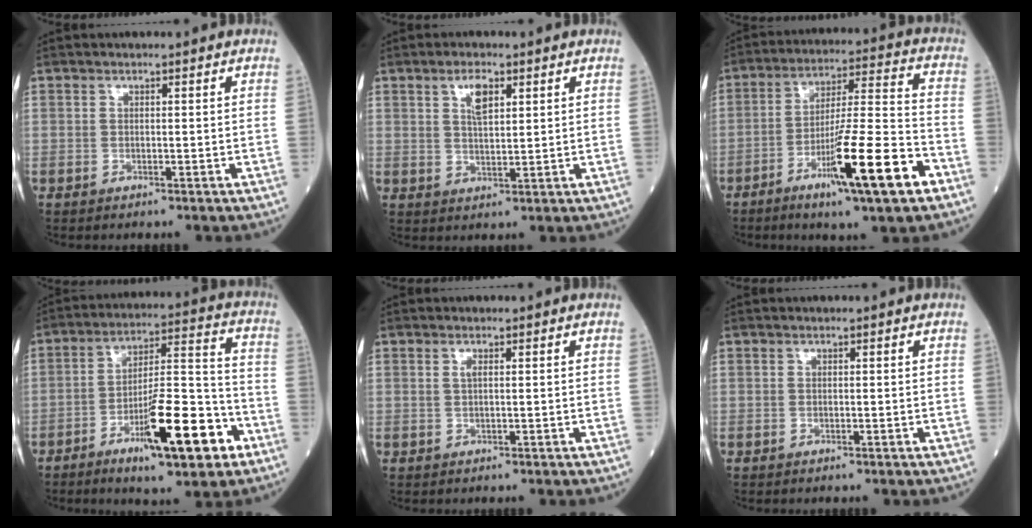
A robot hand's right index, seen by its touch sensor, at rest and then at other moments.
{"total": 4.1, "force": [2.1, 1.3, 3.3], "torque": [-0.064, 0.002, 0.041]}
{"total": 16.0, "force": [-7.8, 0.3, 14.0], "torque": [-0.238, -0.018, -0.125]}
{"total": 15.6, "force": [-7.5, 2.7, 13.4], "torque": [-0.221, 0.002, -0.113]}
{"total": 0.8, "force": [0.4, 0.1, 0.7], "torque": [-0.022, 0.000, 0.010]}
{"total": 0.0}